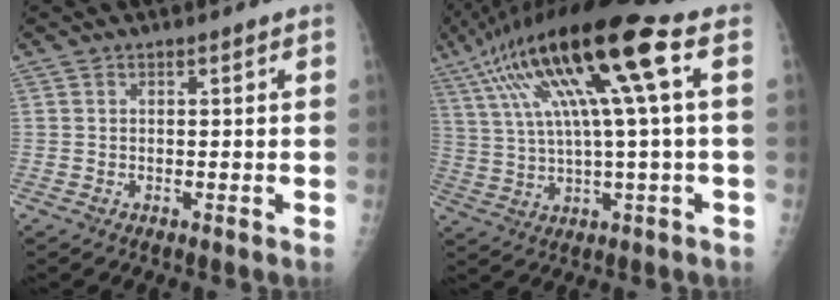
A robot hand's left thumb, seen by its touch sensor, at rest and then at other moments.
{"total": 20.7, "force": [6.7, 3.2, 19.3], "torque": [-0.371, 0.031, 0.114]}